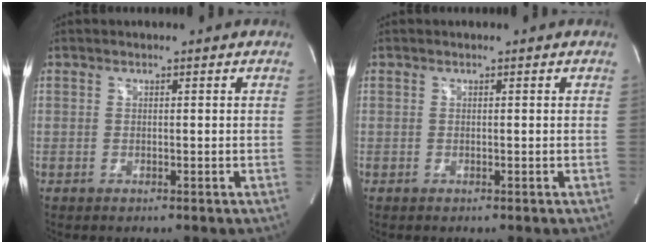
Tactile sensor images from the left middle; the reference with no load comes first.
{"total": 0.0}